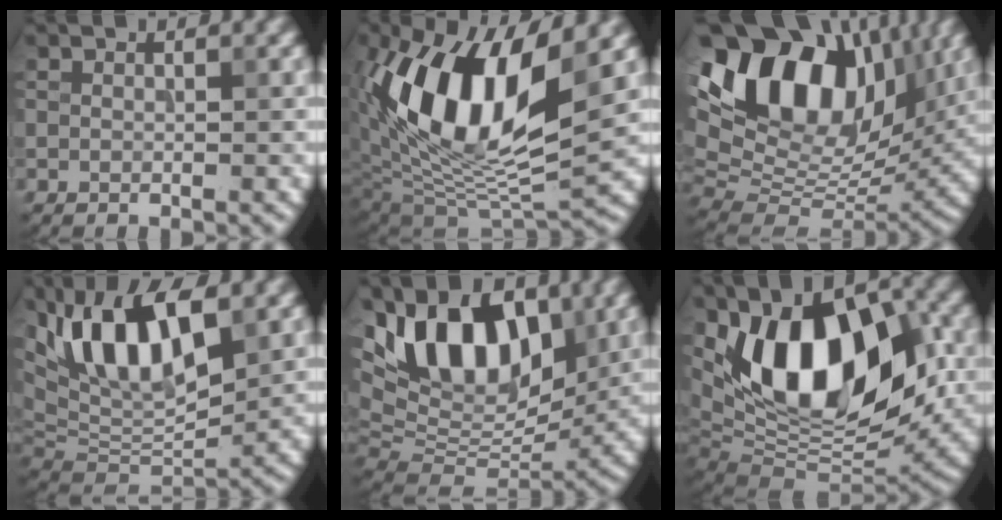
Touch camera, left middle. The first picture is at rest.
{"total": 12.7, "force": [4.3, 5.9, 10.4], "torque": [-0.197, -0.010, 0.081]}
{"total": 16.3, "force": [6.3, 9.8, 11.3], "torque": [-0.207, 0.040, 0.104]}
{"total": 10.9, "force": [4.5, 4.9, 8.6], "torque": [-0.159, 0.010, 0.079]}
{"total": 12.9, "force": [5.5, 6.8, 9.5], "torque": [-0.151, 0.020, 0.085]}
{"total": 14.2, "force": [2.9, 8.0, 11.4], "torque": [-0.159, -0.005, 0.040]}